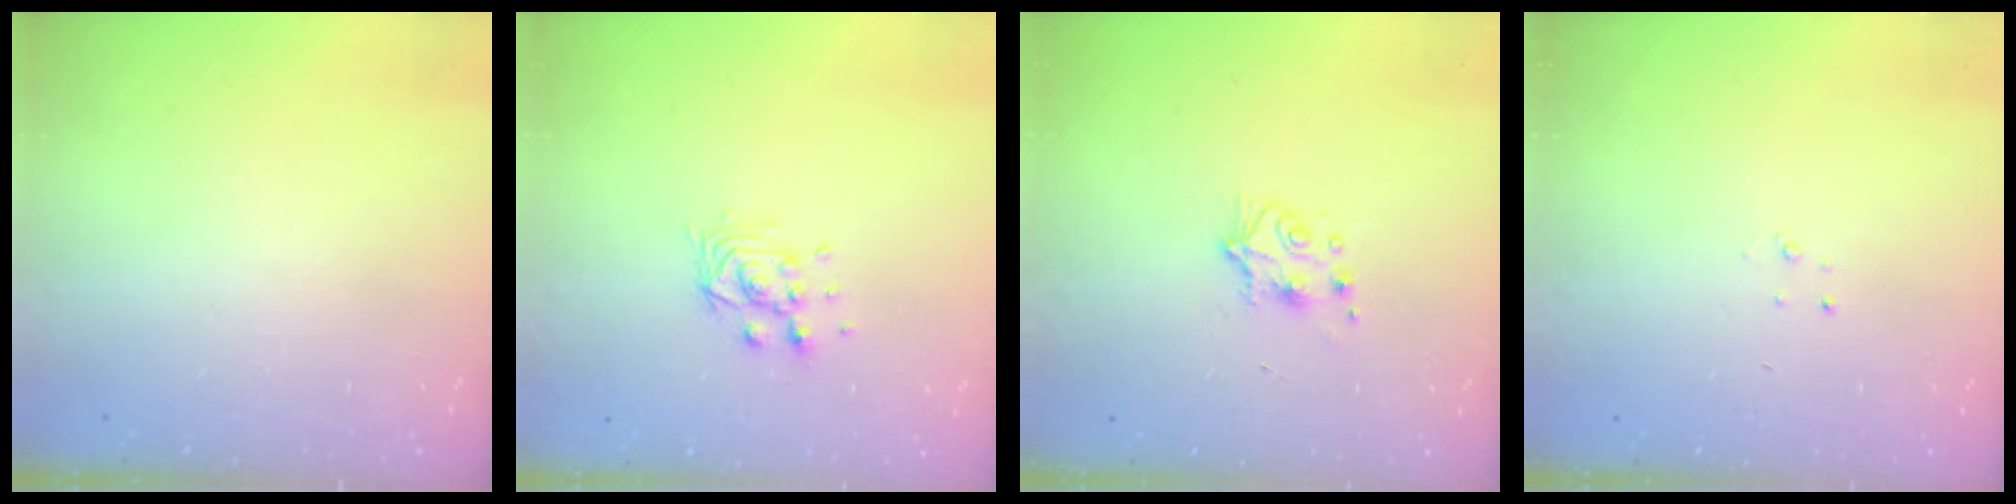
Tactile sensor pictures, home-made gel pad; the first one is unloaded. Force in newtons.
{"total": 8.3, "press": 8.3, "slide": 0.5}
{"total": 5.5, "press": 5.4, "slide": 0.7}
{"total": 2.3, "press": 2.3, "slide": 0.3}